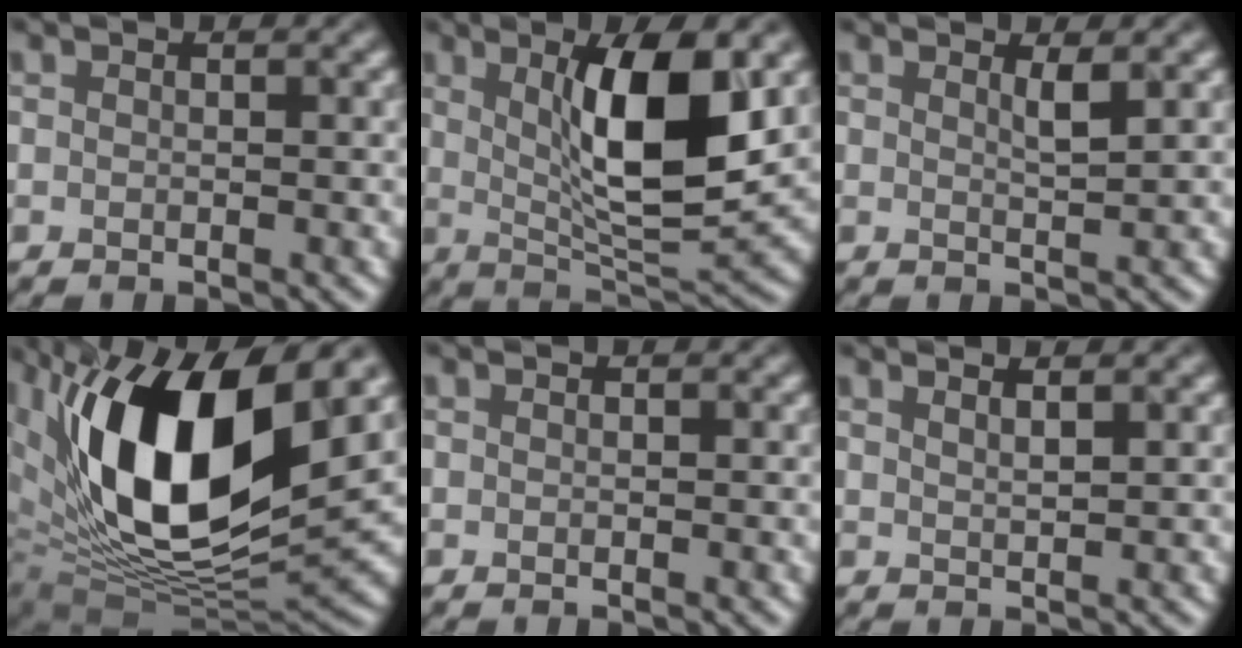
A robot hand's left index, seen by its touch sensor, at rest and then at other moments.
{"total": 9.3, "force": [2.3, 2.4, 8.7], "torque": [-0.136, -0.013, 0.047]}
{"total": 1.4, "force": [0.8, 0.2, 1.1], "torque": [-0.017, -0.003, 0.010]}
{"total": 15.4, "force": [4.9, 7.3, 12.7], "torque": [-0.219, -0.008, 0.084]}
{"total": 0.0}
{"total": 2.1, "force": [1.5, 0.7, 1.3], "torque": [-0.001, 0.007, 0.004]}